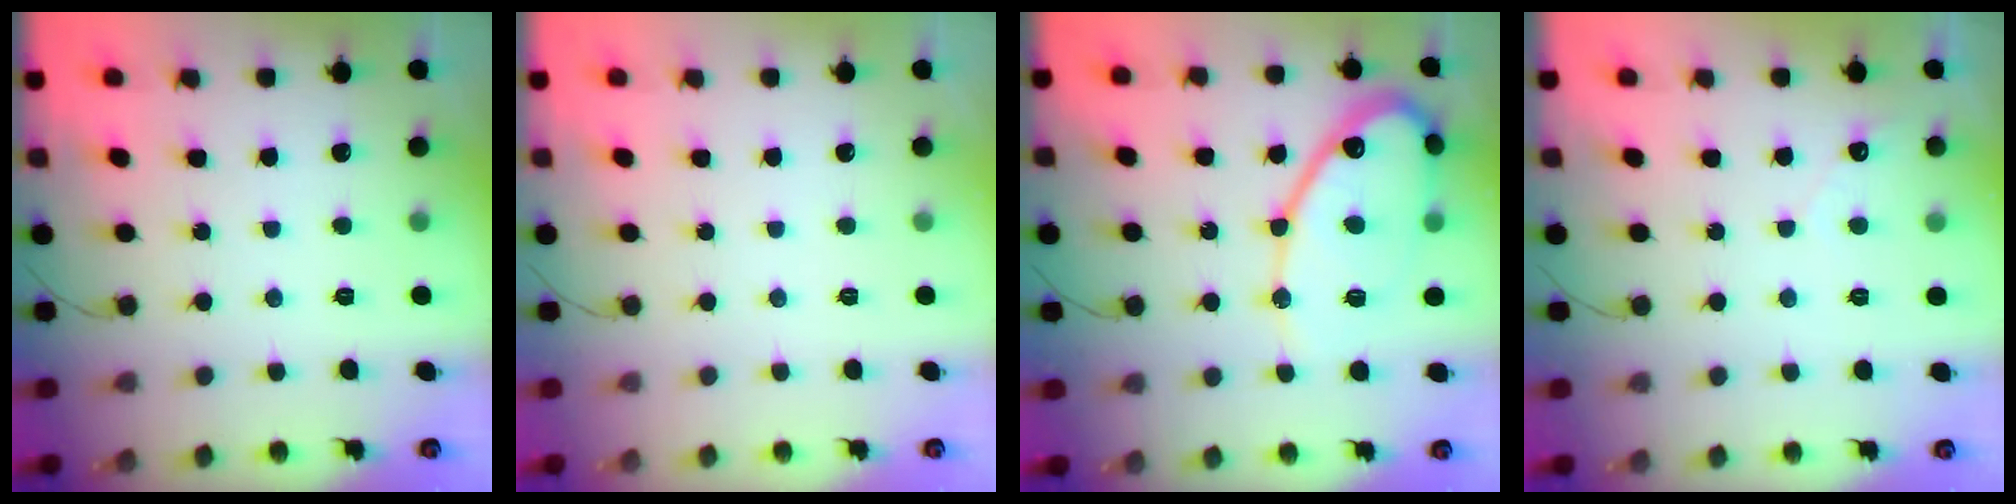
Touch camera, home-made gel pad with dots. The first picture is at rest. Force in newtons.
{"total": 0.0}
{"total": 14.2, "press": 14.1, "slide": 1.9}
{"total": 1.7, "press": 1.7, "slide": 0.1}